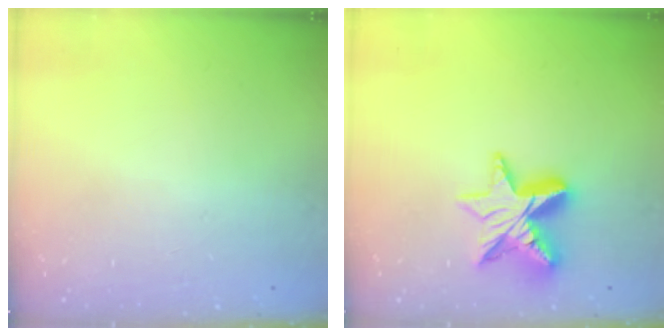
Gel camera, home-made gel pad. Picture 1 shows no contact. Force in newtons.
{"total": 11.1, "press": 11.1, "slide": 0.8}